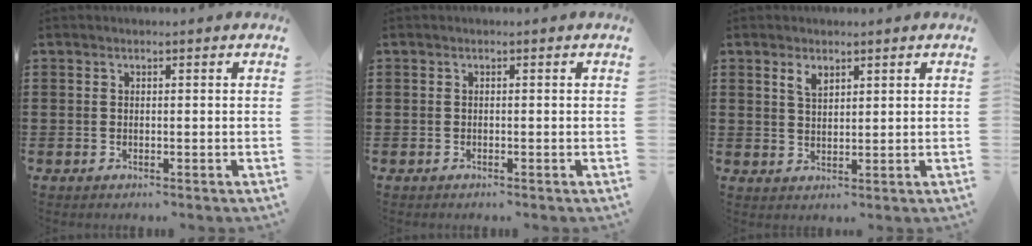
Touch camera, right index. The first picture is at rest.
{"total": 0.0}
{"total": 2.4, "force": [1.6, 1.2, 1.3], "torque": [-0.030, 0.003, 0.031]}